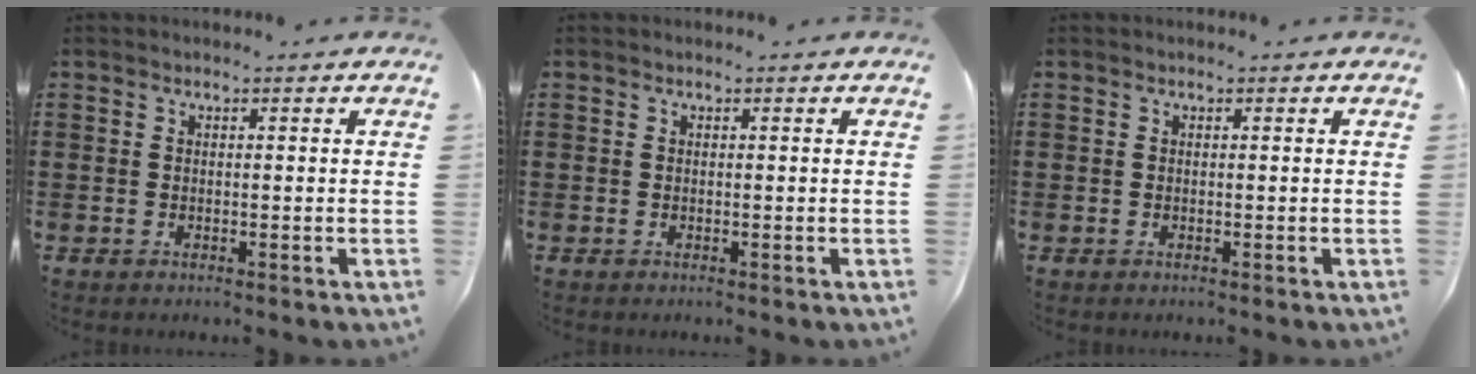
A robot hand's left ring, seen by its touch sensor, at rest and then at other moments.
{"total": 0.0}
{"total": 0.0}